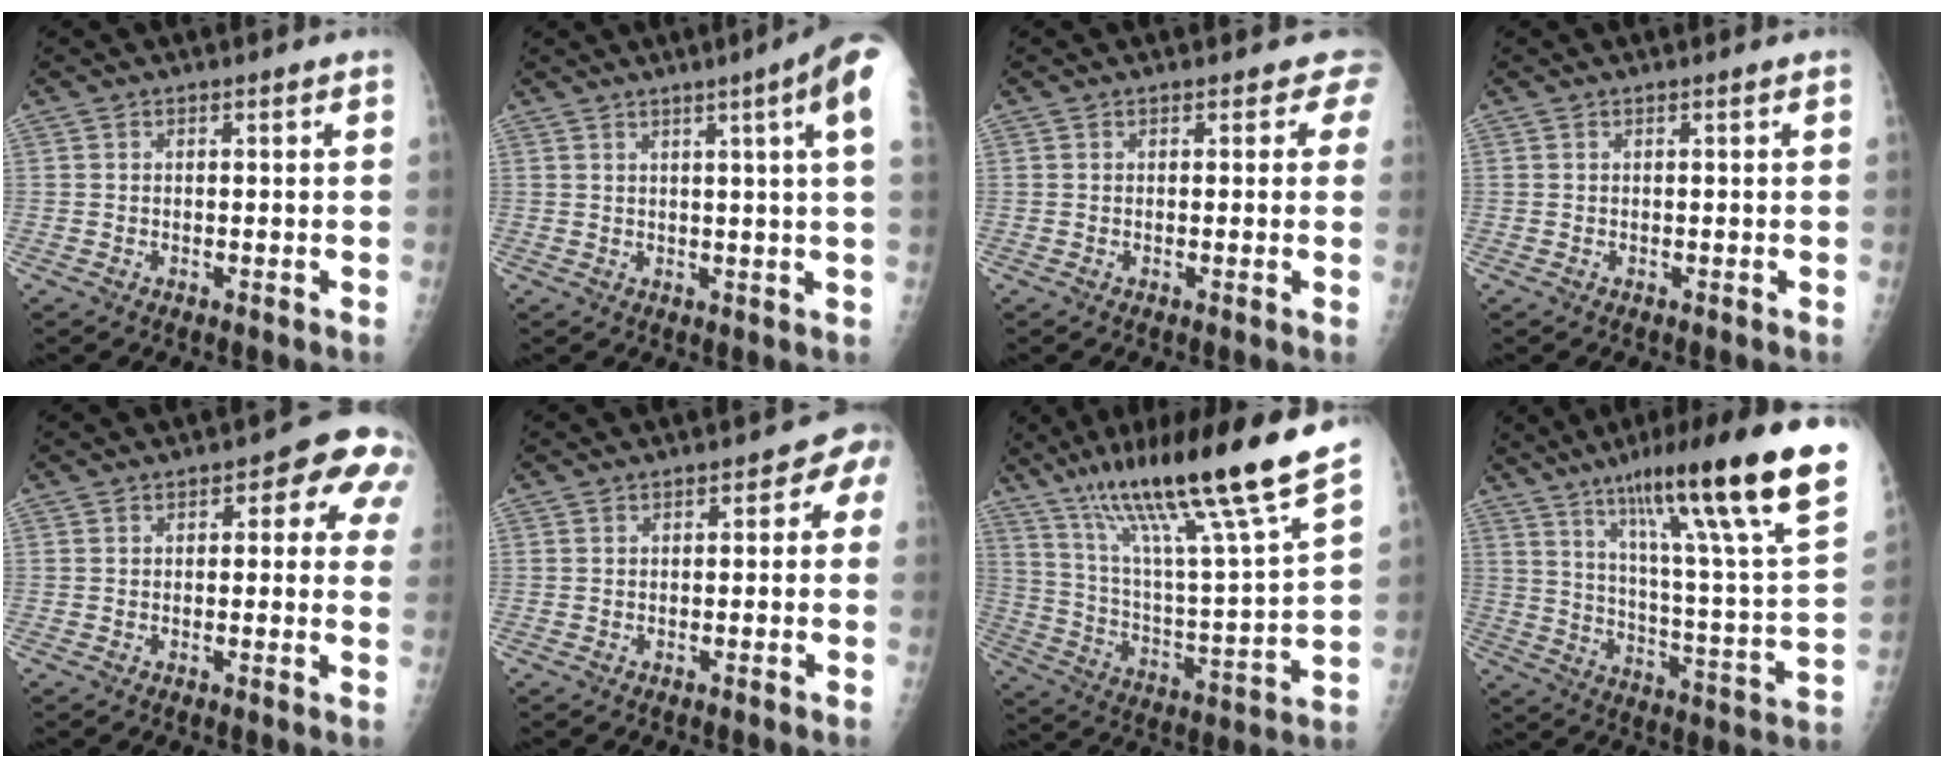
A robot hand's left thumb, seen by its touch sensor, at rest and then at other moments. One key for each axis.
{"total": 10.1, "fx": 4.4, "fy": -0.8, "fz": 9.0, "tx": -0.114, "ty": -0.007, "tz": 0.044}
{"total": 2.0, "fx": 1.5, "fy": 1.3, "fz": 0.3, "tx": 0.024, "ty": -0.005, "tz": 0.000}
{"total": 0.0}
{"total": 7.6, "fx": 2.0, "fy": 3.9, "fz": 6.2, "tx": -0.022, "ty": 0.011, "tz": 0.009}
{"total": 3.3, "fx": -0.7, "fy": 2.4, "fz": 2.2, "tx": 0.004, "ty": 0.022, "tz": -0.018}
{"total": 23.9, "fx": 17.3, "fy": 0.5, "fz": 16.4, "tx": -0.252, "ty": -0.070, "tz": 0.298}
{"total": 28.1, "fx": 17.8, "fy": 2.9, "fz": 21.6, "tx": -0.317, "ty": -0.060, "tz": 0.267}